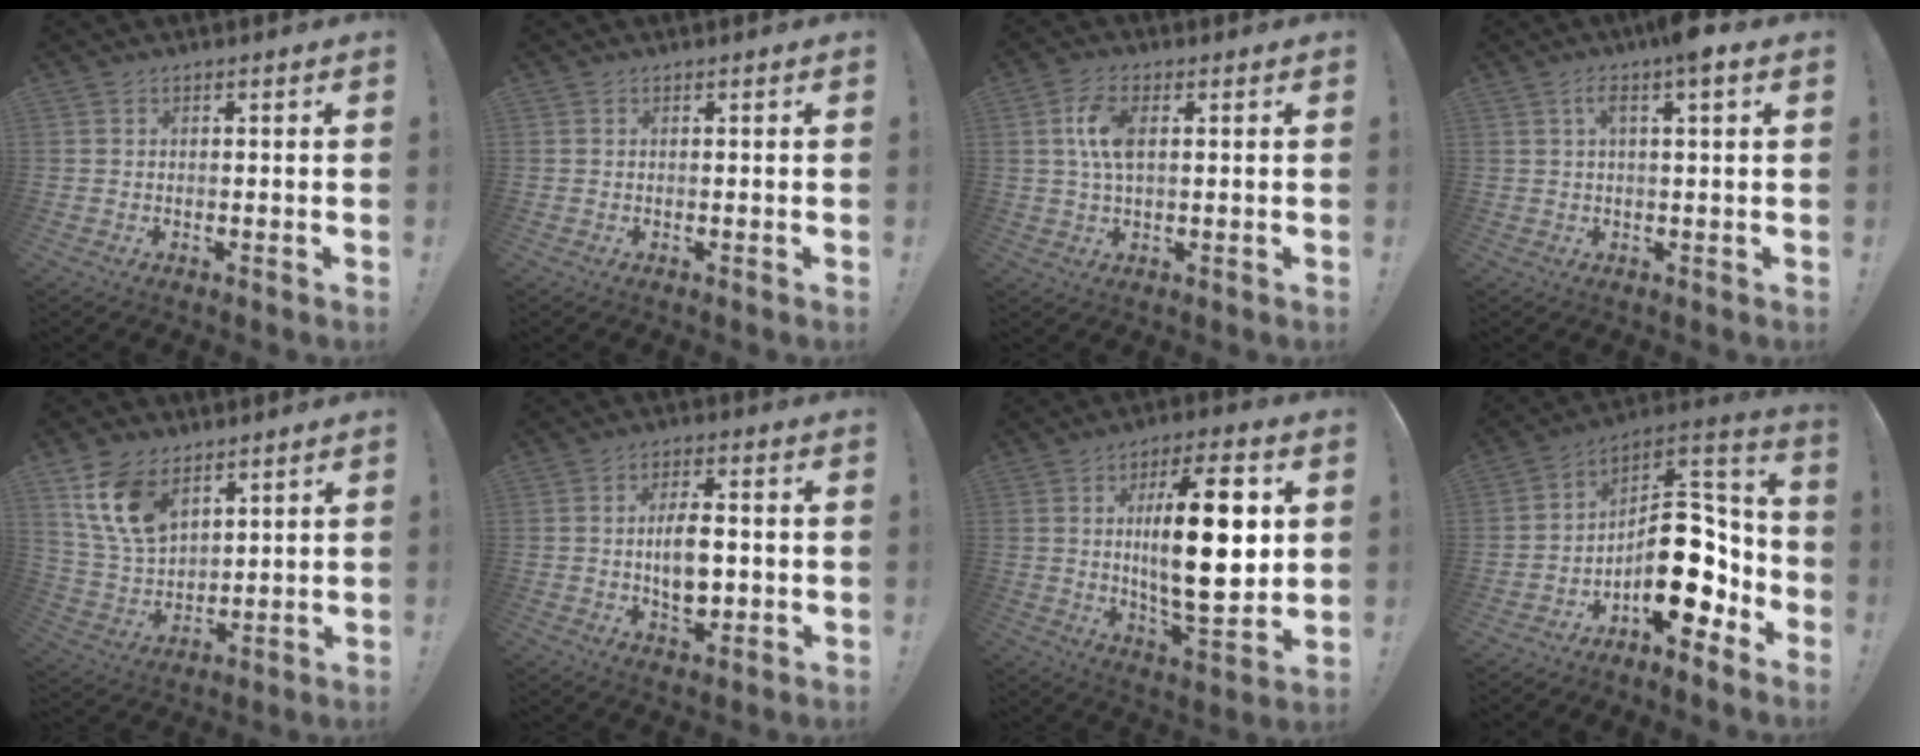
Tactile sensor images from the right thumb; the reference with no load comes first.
{"total": 0.0}
{"total": 8.1, "force": [1.6, 4.0, 6.8], "torque": [-0.138, 0.003, 0.026]}
{"total": 6.1, "force": [2.4, 0.6, 5.6], "torque": [-0.092, -0.001, 0.034]}
{"total": 13.9, "force": [7.8, 8.4, 7.9], "torque": [-0.167, -0.034, 0.153]}
{"total": 9.2, "force": [-0.5, 4.9, 7.8], "torque": [-0.123, 0.000, -0.009]}
{"total": 22.4, "force": [3.5, 7.6, 20.8], "torque": [-0.330, -0.016, 0.044]}
{"total": 18.9, "force": [-4.6, 11.1, 14.6], "torque": [-0.185, 0.024, -0.059]}